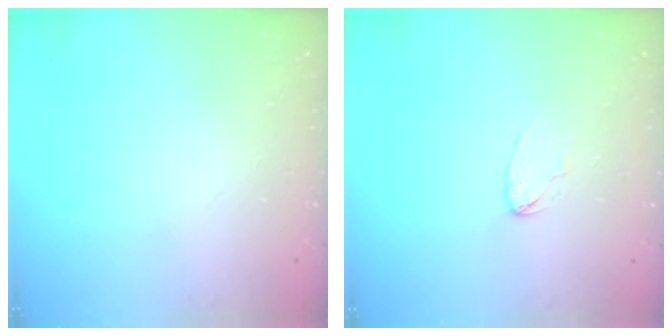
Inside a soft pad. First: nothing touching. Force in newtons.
{"total": 2.5, "press": 2.5, "slide": 0.2}